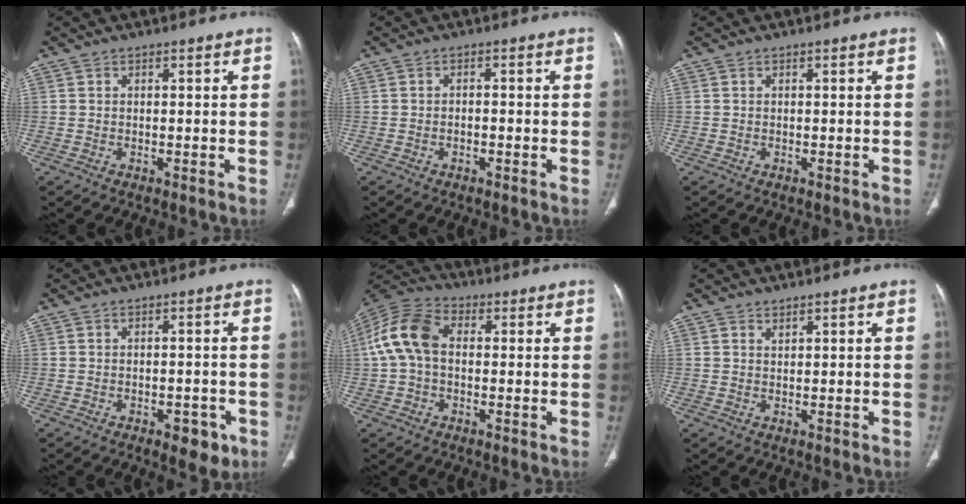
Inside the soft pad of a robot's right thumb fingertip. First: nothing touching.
{"total": 1.1, "force": [-0.5, 0.7, 0.7], "torque": [-0.011, 0.007, -0.008]}
{"total": 0.0}
{"total": 5.1, "force": [-2.5, 2.5, 3.6], "torque": [-0.030, 0.008, -0.025]}
{"total": 10.9, "force": [0.6, 7.3, 8.1], "torque": [-0.169, 0.032, 0.002]}
{"total": 0.6, "force": [0.5, 0.2, 0.2], "torque": [-0.003, -0.005, 0.010]}